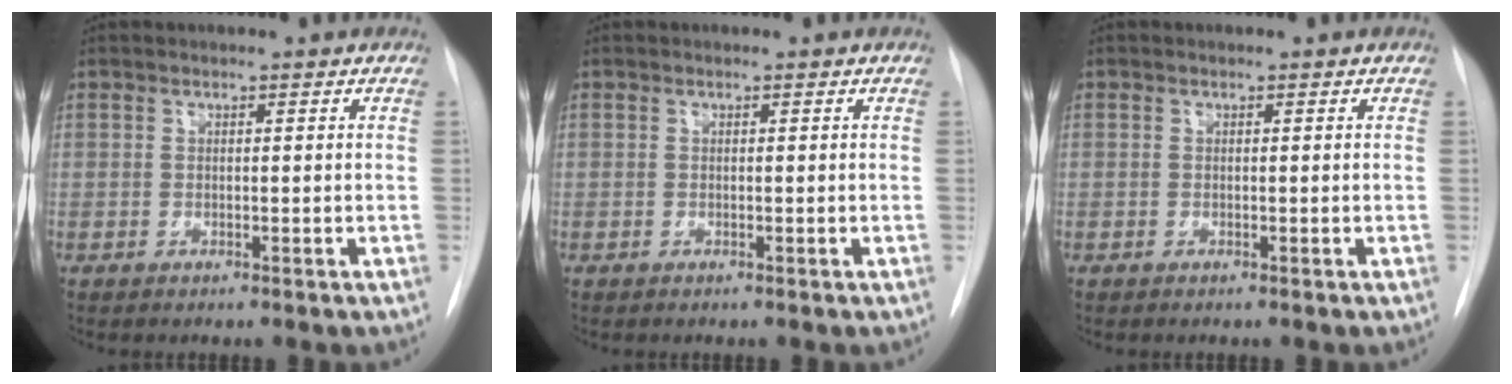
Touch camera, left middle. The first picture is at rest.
{"total": 0.0}
{"total": 0.0}